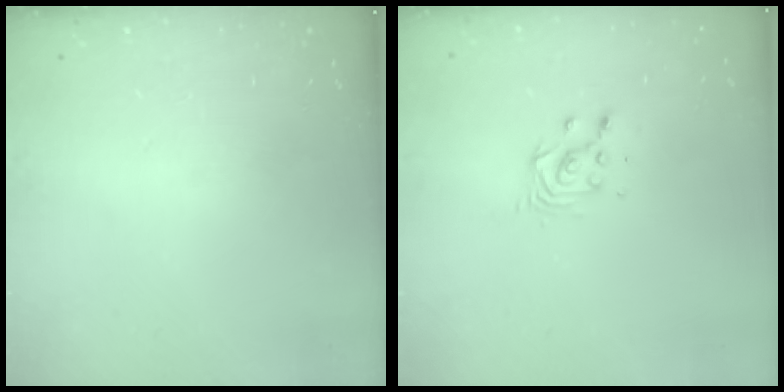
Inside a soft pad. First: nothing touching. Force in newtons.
{"total": 3.9, "press": 3.9, "slide": 0.2}